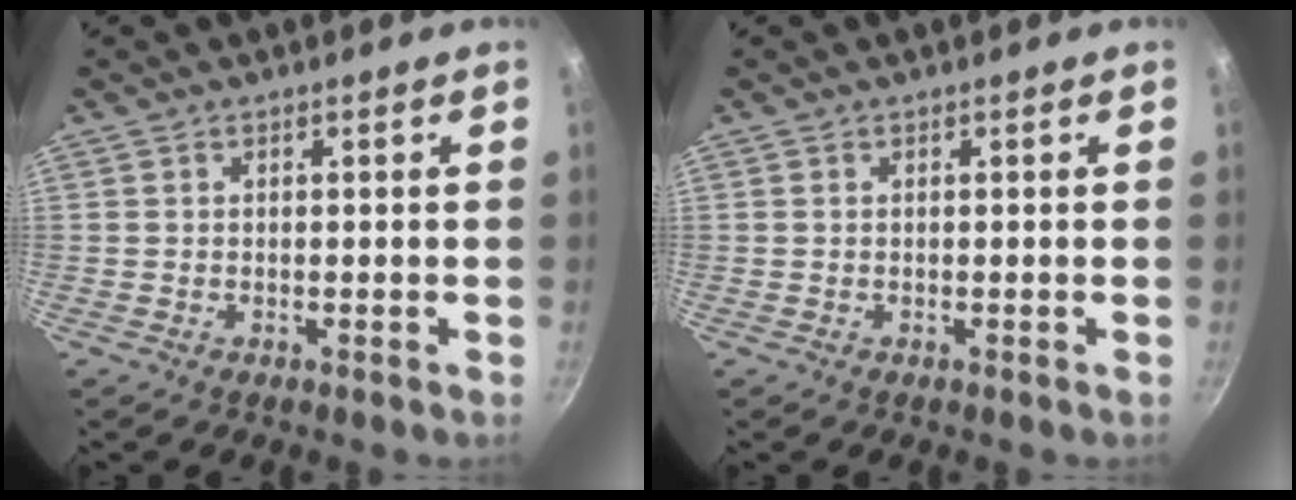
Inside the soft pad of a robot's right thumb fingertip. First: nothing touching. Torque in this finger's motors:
{"motor_torque": [0.12, 0.00, -0.26, -0.08, -0.01]}